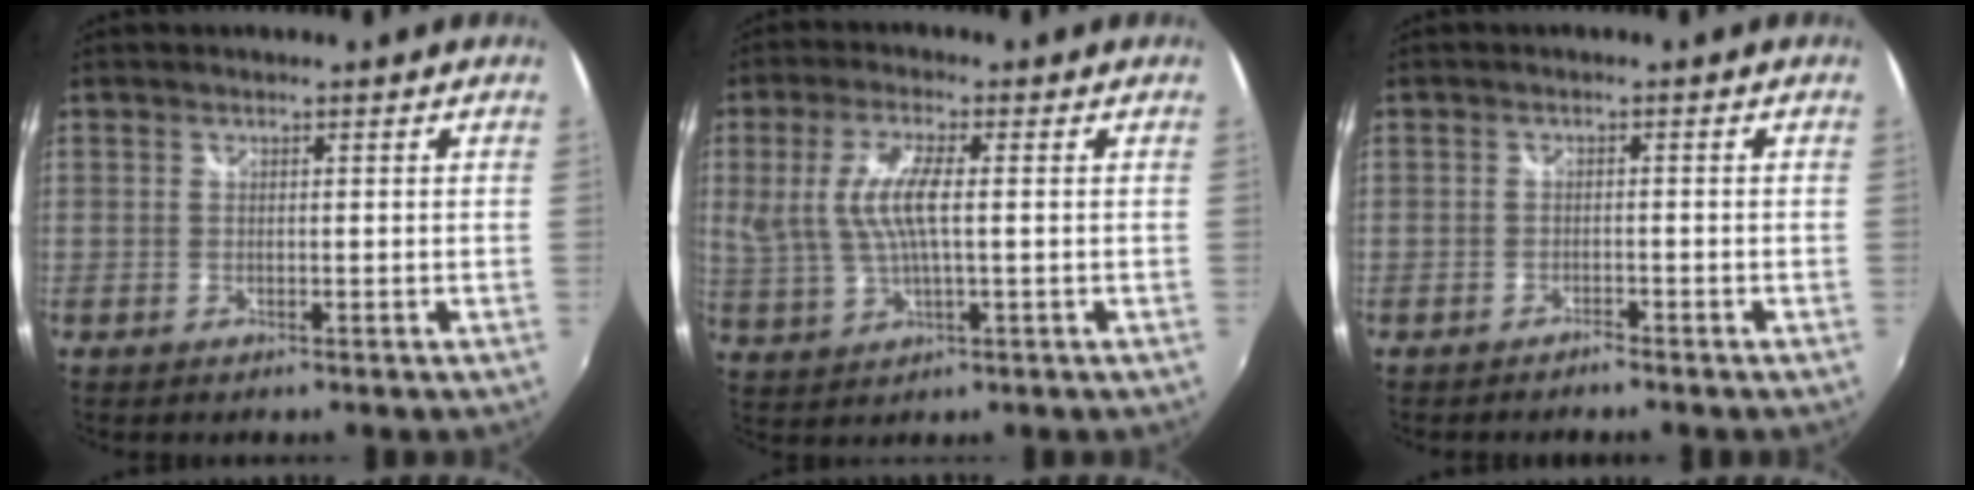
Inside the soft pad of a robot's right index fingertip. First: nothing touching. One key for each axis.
{"total": 8.5, "fx": 0.7, "fy": 2.3, "fz": 8.2, "tx": -0.169, "ty": -0.002, "tz": 0.023}
{"total": 1.5, "fx": -1.5, "fy": 0.3, "fz": 0.3, "tx": -0.011, "ty": -0.004, "tz": -0.028}